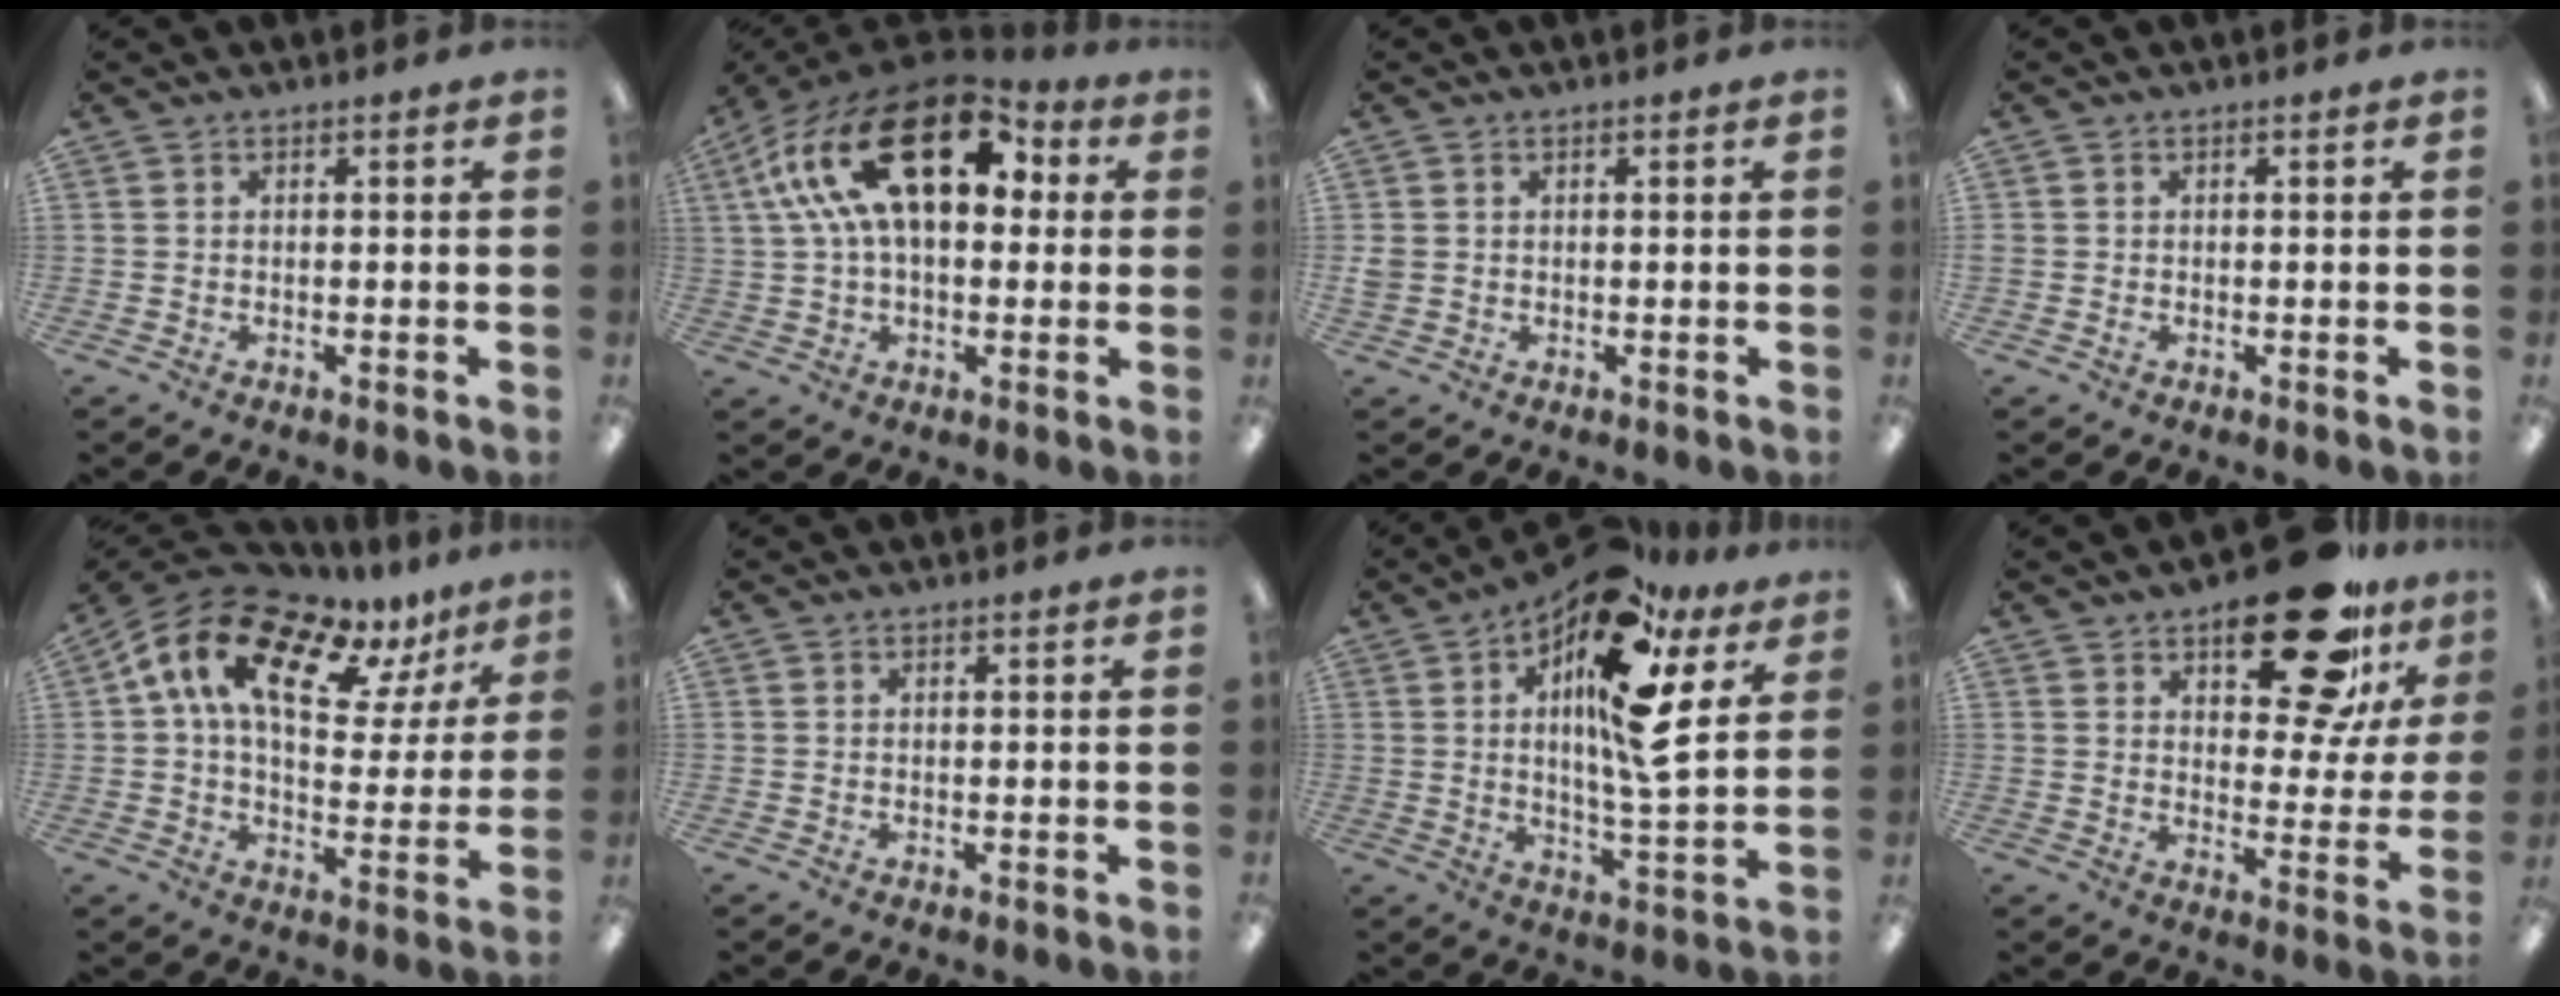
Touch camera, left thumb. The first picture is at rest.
{"total": 22.5, "force": [8.5, 12.3, 16.8], "torque": [-0.317, -0.028, 0.141]}
{"total": 1.6, "force": [0.1, 1.4, 0.7], "torque": [-0.014, 0.005, 0.000]}
{"total": 0.7, "force": [-0.2, 0.6, 0.3], "torque": [-0.005, 0.004, -0.005]}
{"total": 16.2, "force": [9.9, 7.8, 10.2], "torque": [-0.210, -0.054, 0.172]}
{"total": 0.0}
{"total": 18.8, "force": [9.3, 5.7, 15.3], "torque": [-0.240, -0.053, 0.143]}
{"total": 21.1, "force": [14.0, 8.9, 13.1], "torque": [-0.176, -0.082, 0.229]}